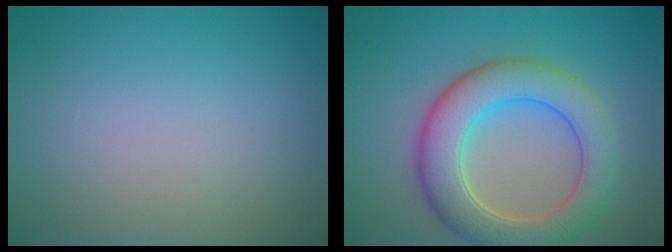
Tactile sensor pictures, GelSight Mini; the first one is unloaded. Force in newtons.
{"total": 7.1, "press": 7.1, "slide": 0.3}